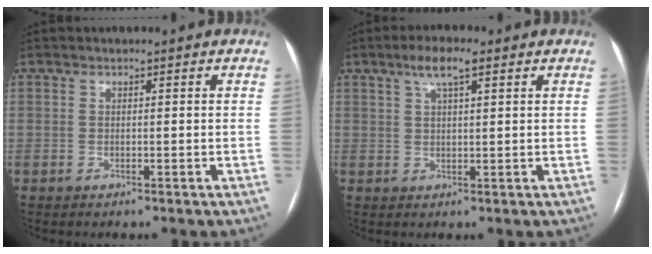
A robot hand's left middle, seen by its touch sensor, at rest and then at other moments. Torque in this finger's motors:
{"motor_torque": [0.53, -0.48, 0.03, 0.09]}